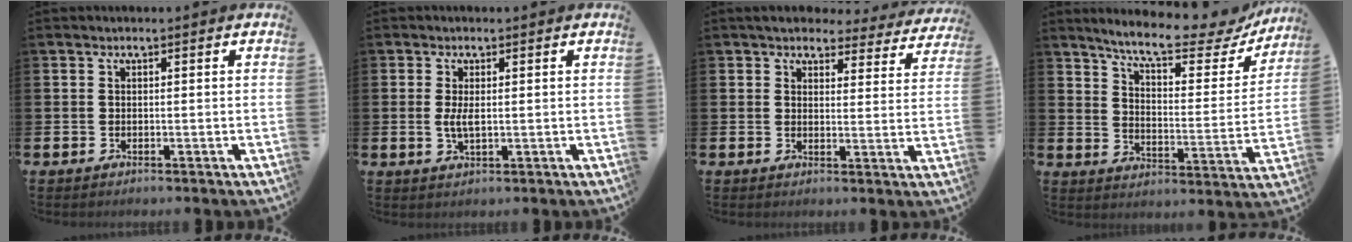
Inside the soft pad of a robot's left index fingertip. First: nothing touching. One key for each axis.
{"total": 2.4, "fx": 0.2, "fy": 0.9, "fz": 2.3, "tx": -0.040, "ty": 0.002, "tz": 0.001}
{"total": 4.3, "fx": 4.0, "fy": 1.6, "fz": 0.5, "tx": -0.017, "ty": -0.026, "tz": 0.068}
{"total": 9.6, "fx": 8.5, "fy": 1.7, "fz": 4.3, "tx": -0.103, "ty": -0.054, "tz": 0.141}